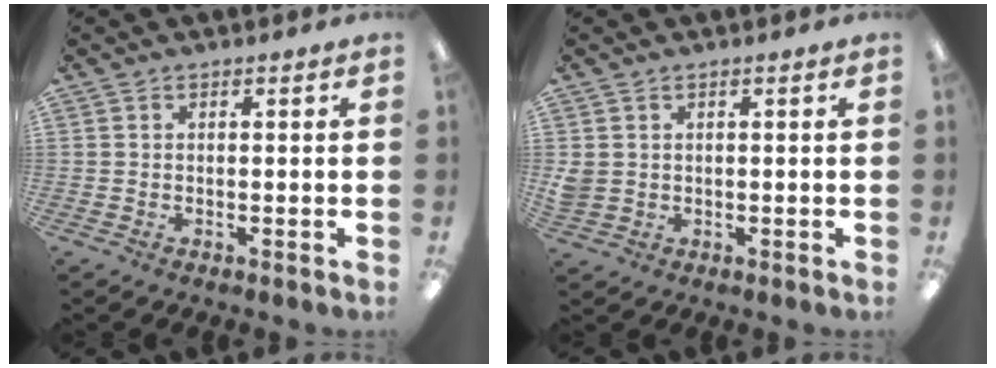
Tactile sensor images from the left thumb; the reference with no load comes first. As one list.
[{"total": 2.3, "force": [0.5, 2.1, 0.7], "torque": [-0.014, 0.002, 0.011]}]